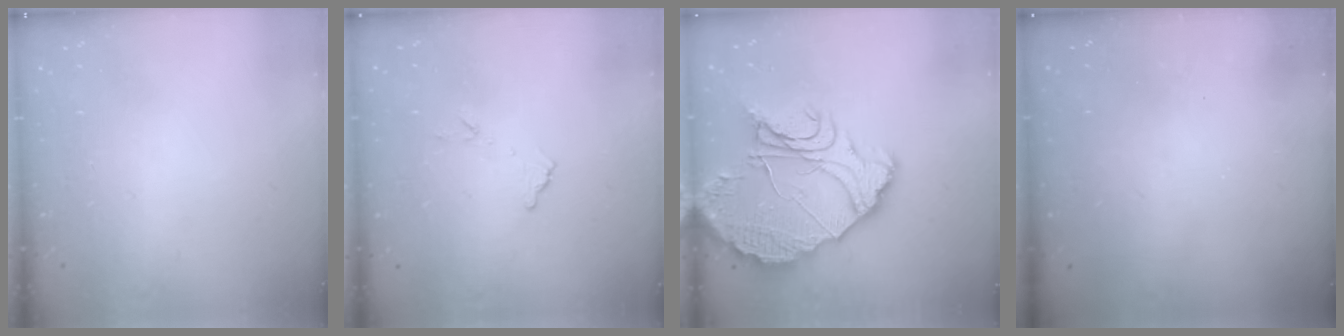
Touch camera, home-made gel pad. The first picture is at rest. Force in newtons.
{"total": 6.9, "press": 6.9, "slide": 0.4}
{"total": 18.1, "press": 18.0, "slide": 1.8}
{"total": 3.0, "press": 3.0, "slide": 0.1}